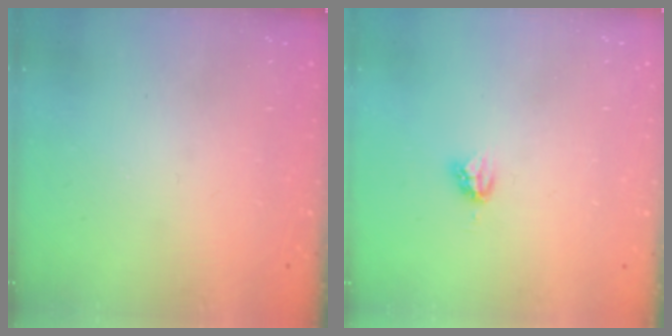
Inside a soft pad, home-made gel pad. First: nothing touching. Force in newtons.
{"total": 3.4, "press": 3.4, "slide": 0.4}